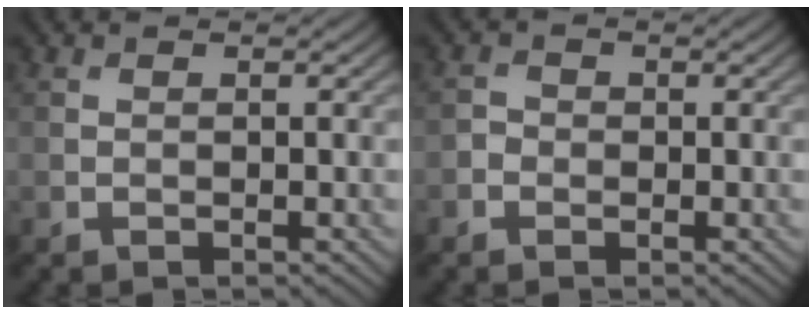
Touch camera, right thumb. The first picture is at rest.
{"total": 1.2, "force": [-0.5, 1.1, 0.3], "torque": [-0.003, -0.001, -0.014]}